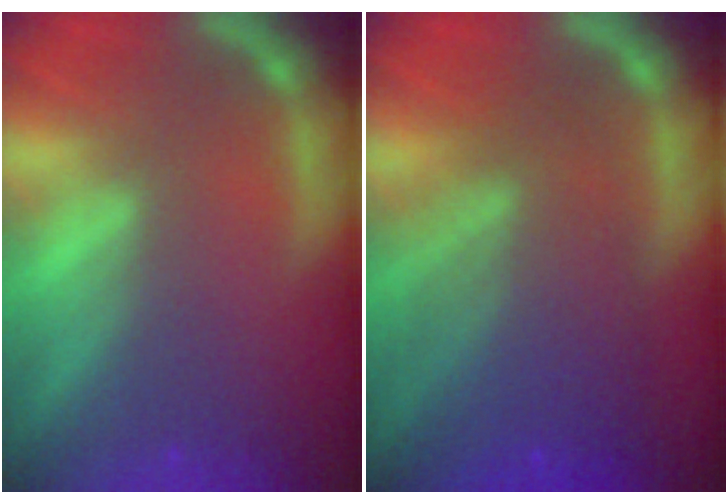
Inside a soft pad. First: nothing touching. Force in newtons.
{"total": 8.1}